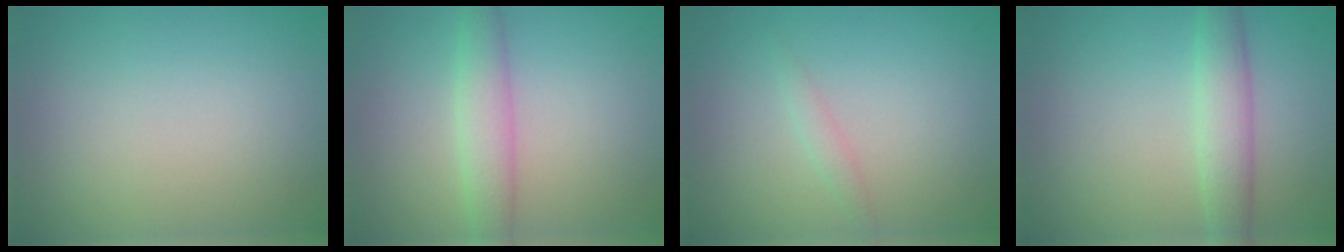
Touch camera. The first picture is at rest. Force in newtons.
{"total": 3.0, "press": 3.0, "slide": 0.1}
{"total": 1.0, "press": 1.0, "slide": 0.1}
{"total": 3.3, "press": 3.3, "slide": 0.1}